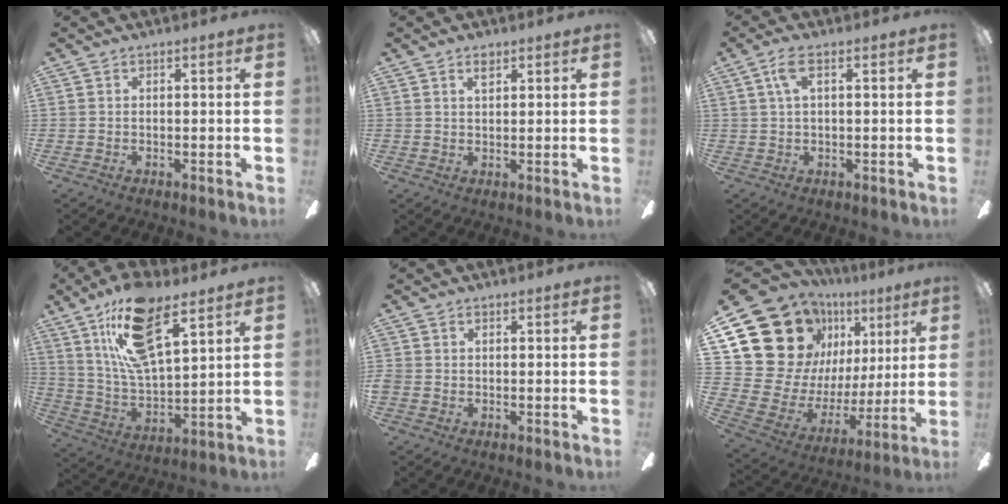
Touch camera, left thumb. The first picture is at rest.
{"total": 2.8, "force": [1.8, 1.3, 1.7], "torque": [-0.022, -0.004, 0.028]}
{"total": 5.1, "force": [1.8, 1.9, 4.3], "torque": [-0.090, 0.009, 0.030]}
{"total": 19.9, "force": [11.4, 7.9, 14.2], "torque": [-0.271, -0.038, 0.193]}
{"total": 1.0, "force": [-0.3, 0.9, 0.3], "torque": [-0.005, 0.006, -0.007]}
{"total": 23.2, "force": [12.3, 16.9, 10.0], "torque": [-0.197, -0.085, 0.261]}